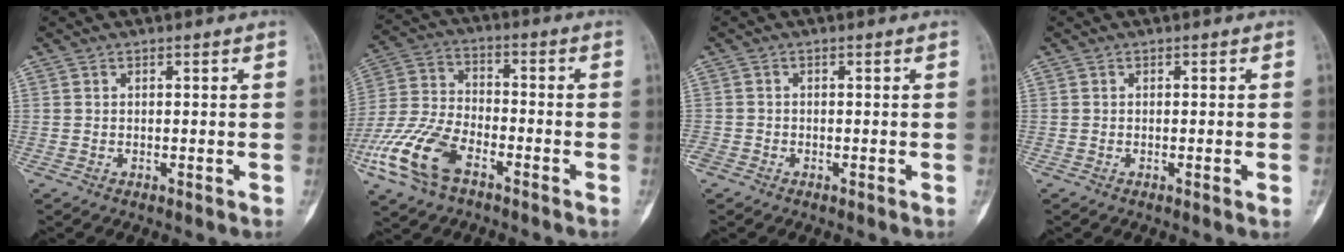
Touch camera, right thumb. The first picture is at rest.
{"total": 14.0, "force": [-7.2, 7.4, 9.4], "torque": [-0.204, 0.024, -0.146]}
{"total": 1.8, "force": [-1.1, 1.4, 0.4], "torque": [-0.006, 0.003, -0.026]}
{"total": 1.2, "force": [-0.3, 0.1, 1.2], "torque": [-0.015, -0.003, -0.003]}